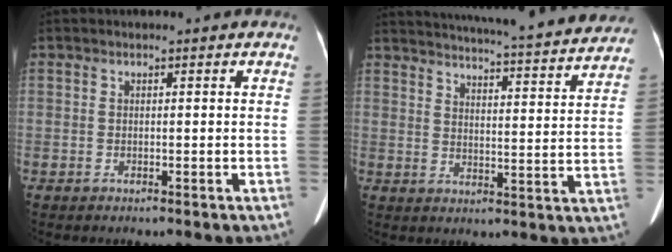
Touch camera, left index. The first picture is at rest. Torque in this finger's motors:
{"motor_torque": [-0.08, -2.06, 0.74, 0.19]}